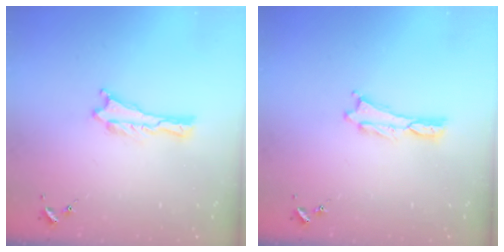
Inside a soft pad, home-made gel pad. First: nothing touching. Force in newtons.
{"total": 0.0}